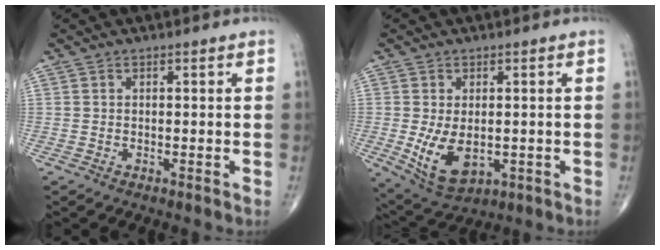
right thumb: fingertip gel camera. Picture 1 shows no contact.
{"total": 9.0, "force": [-1.3, 5.3, 7.2], "torque": [-0.123, -0.015, -0.006]}